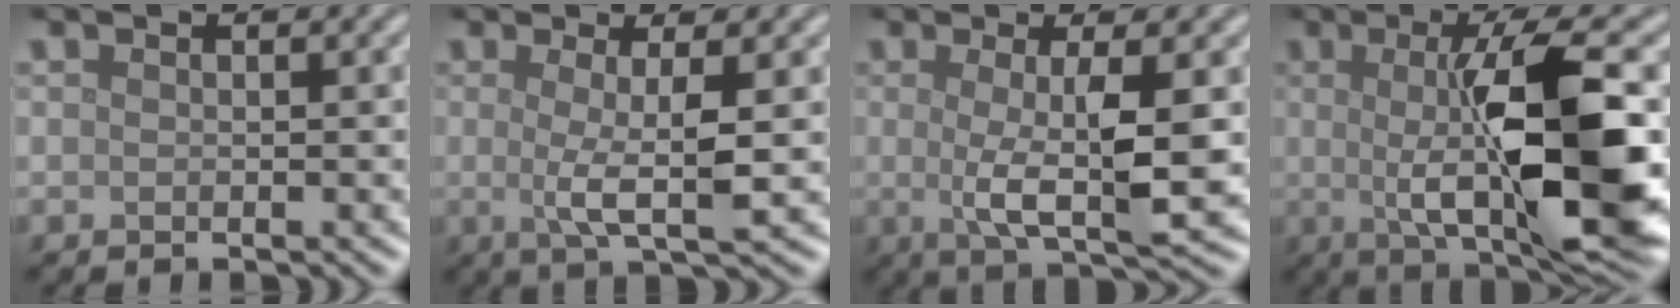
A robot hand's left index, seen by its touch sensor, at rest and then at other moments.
{"total": 3.8, "force": [0.2, 0.7, 3.7], "torque": [-0.063, -0.006, -0.001]}
{"total": 5.4, "force": [0.1, 1.1, 5.3], "torque": [-0.088, -0.007, 0.000]}
{"total": 11.6, "force": [0.2, 2.9, 11.2], "torque": [-0.169, -0.006, 0.005]}